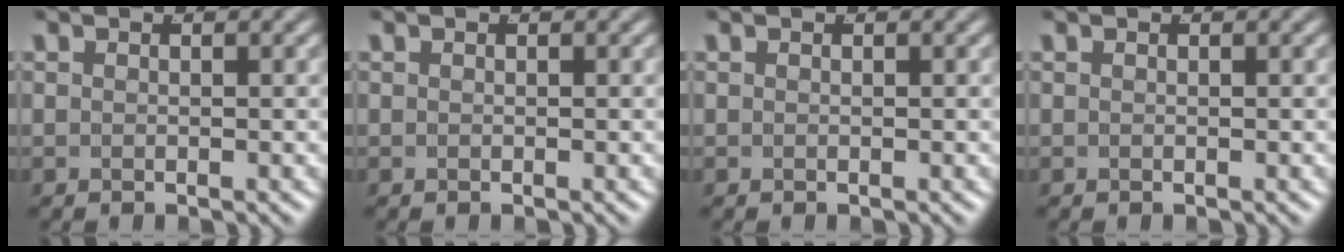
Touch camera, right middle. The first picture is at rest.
{"total": 0.0}
{"total": 0.0}
{"total": 0.0}